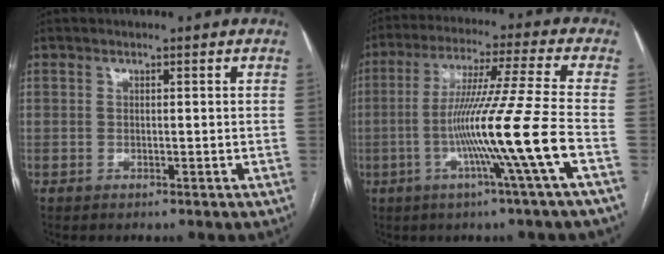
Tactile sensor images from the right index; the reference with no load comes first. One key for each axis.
{"total": 14.4, "fx": -4.2, "fy": -3.2, "fz": 13.4, "tx": -0.240, "ty": -0.013, "tz": -0.081}